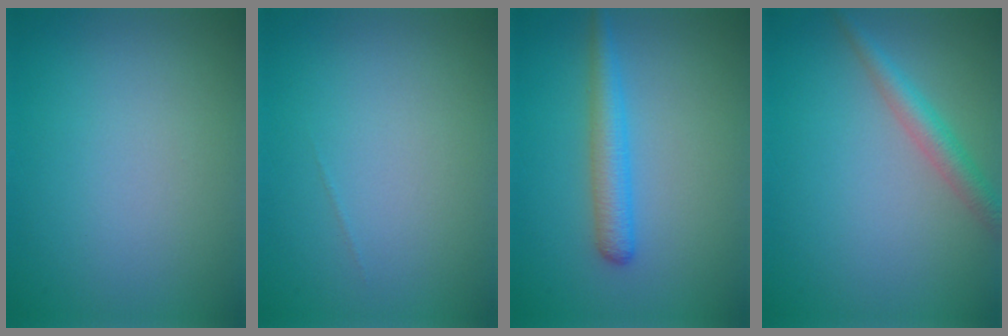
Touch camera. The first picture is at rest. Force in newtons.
{"total": 0.0}
{"total": 2.8, "press": 2.8, "slide": 0.1}
{"total": 2.7, "press": 2.7, "slide": 0.2}